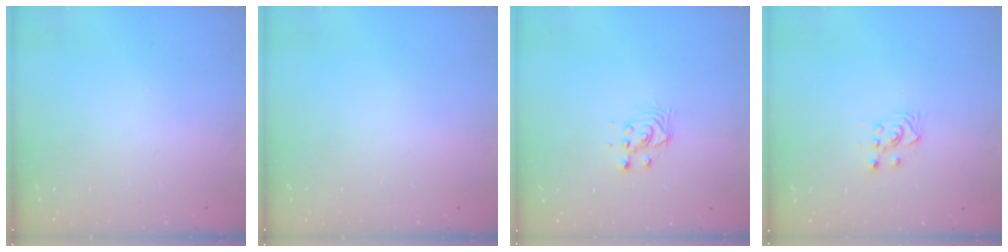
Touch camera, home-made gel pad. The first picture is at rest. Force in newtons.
{"total": 0.0}
{"total": 3.8, "press": 3.8, "slide": 0.3}
{"total": 2.6, "press": 2.6, "slide": 0.3}